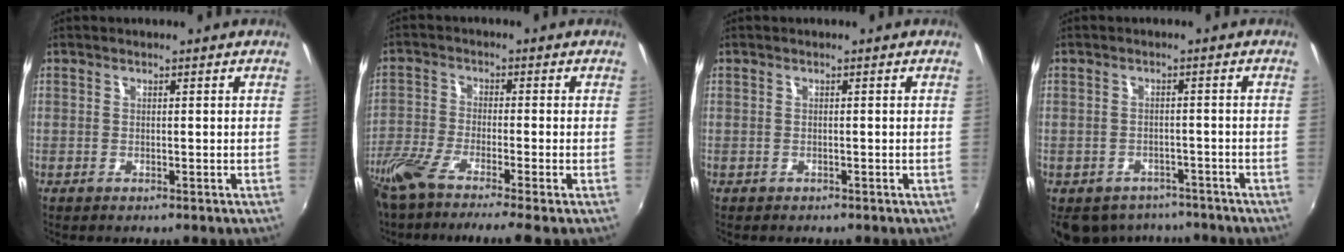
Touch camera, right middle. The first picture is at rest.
{"total": 10.0, "force": [-8.1, 0.0, 5.9], "torque": [-0.138, -0.037, -0.151]}
{"total": 0.6, "force": [-0.4, 0.4, 0.0], "torque": [-0.003, -0.002, -0.006]}
{"total": 10.8, "force": [-8.2, 6.0, 3.5], "torque": [-0.090, -0.005, -0.109]}